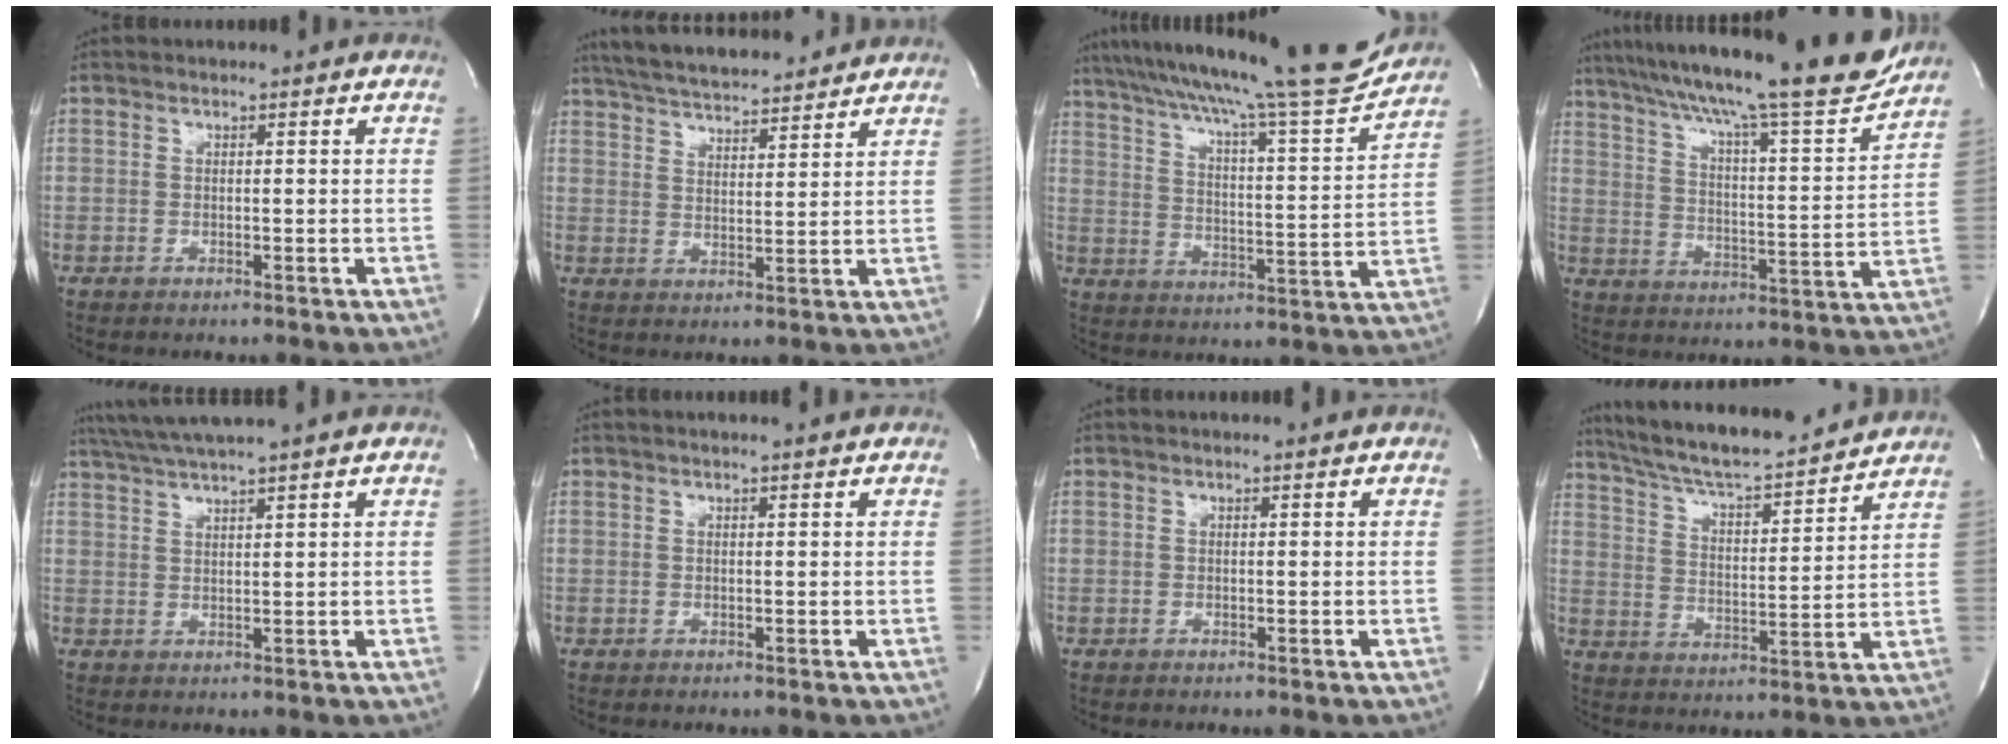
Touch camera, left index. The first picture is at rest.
{"total": 14.7, "force": [13.4, 2.3, 5.6], "torque": [-0.099, 0.027, 0.207]}
{"total": 23.3, "force": [20.6, 0.1, 10.9], "torque": [-0.191, -0.027, 0.295]}
{"total": 23.8, "force": [20.3, 1.2, 12.4], "torque": [-0.214, -0.019, 0.291]}
{"total": 6.7, "force": [5.7, -1.5, 3.2], "torque": [-0.058, 0.018, 0.102]}
{"total": 2.0, "force": [1.8, -0.3, 0.9], "torque": [-0.014, 0.007, 0.025]}
{"total": 0.8, "force": [0.8, -0.1, 0.3], "torque": [-0.009, 0.000, 0.012]}
{"total": 17.9, "force": [16.2, 1.6, 7.4], "torque": [-0.129, 0.011, 0.254]}